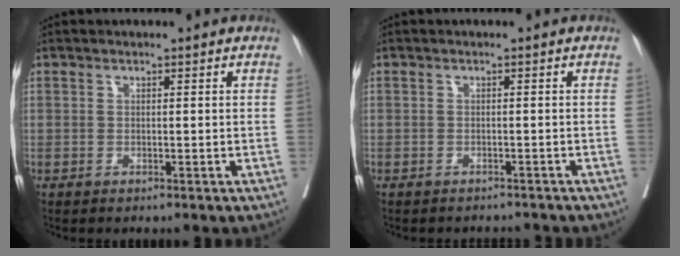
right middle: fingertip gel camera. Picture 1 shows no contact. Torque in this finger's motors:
{"motor_torque": [0.25, -0.40, 0.03, 0.01]}